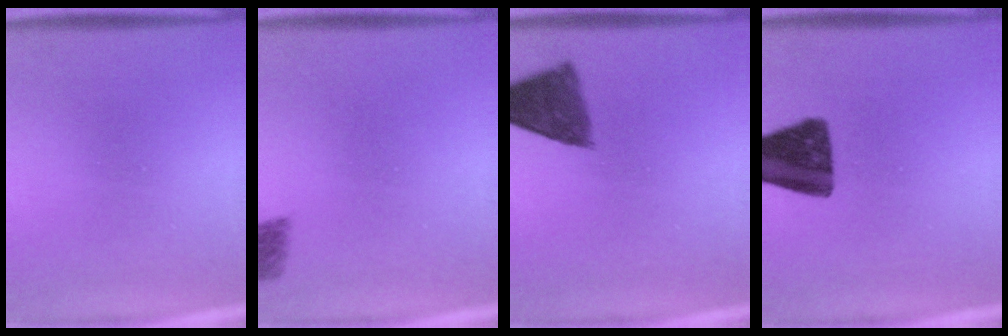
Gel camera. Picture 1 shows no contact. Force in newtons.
{"total": 2.7}
{"total": 8.0}
{"total": 14.5}